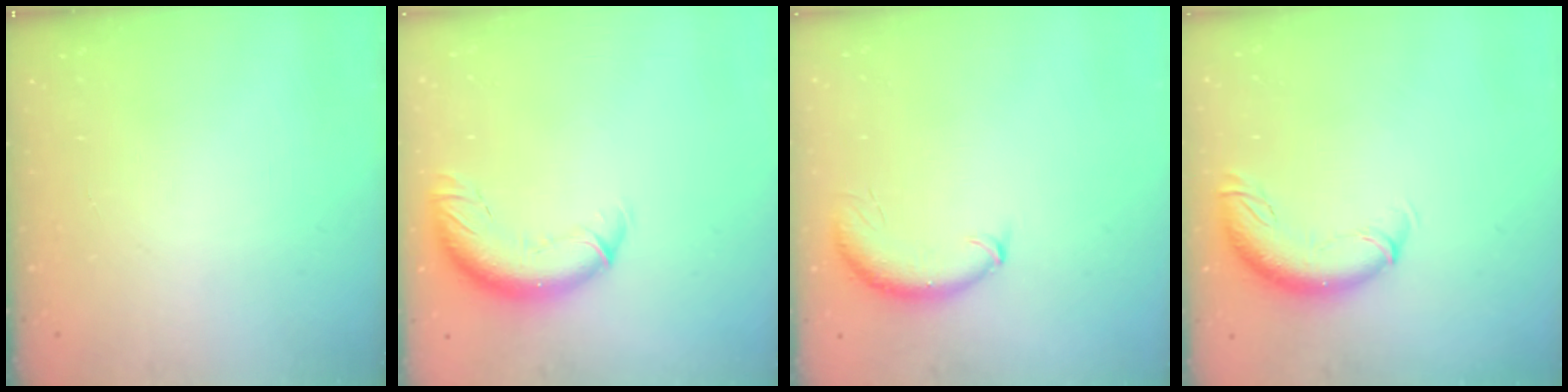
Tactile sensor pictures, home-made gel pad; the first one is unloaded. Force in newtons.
{"total": 12.0, "press": 11.7, "slide": 3.0}
{"total": 8.7, "press": 8.6, "slide": 1.2}
{"total": 10.2, "press": 10.0, "slide": 2.3}